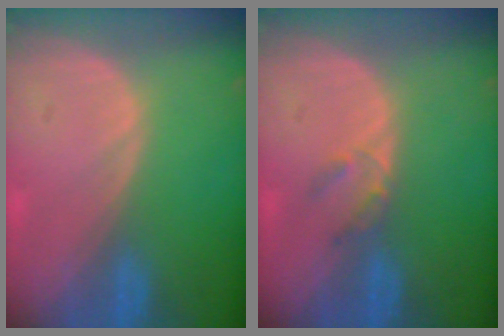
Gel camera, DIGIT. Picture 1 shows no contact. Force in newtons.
{"total": 2.3, "press": 2.0, "slide": 1.1}